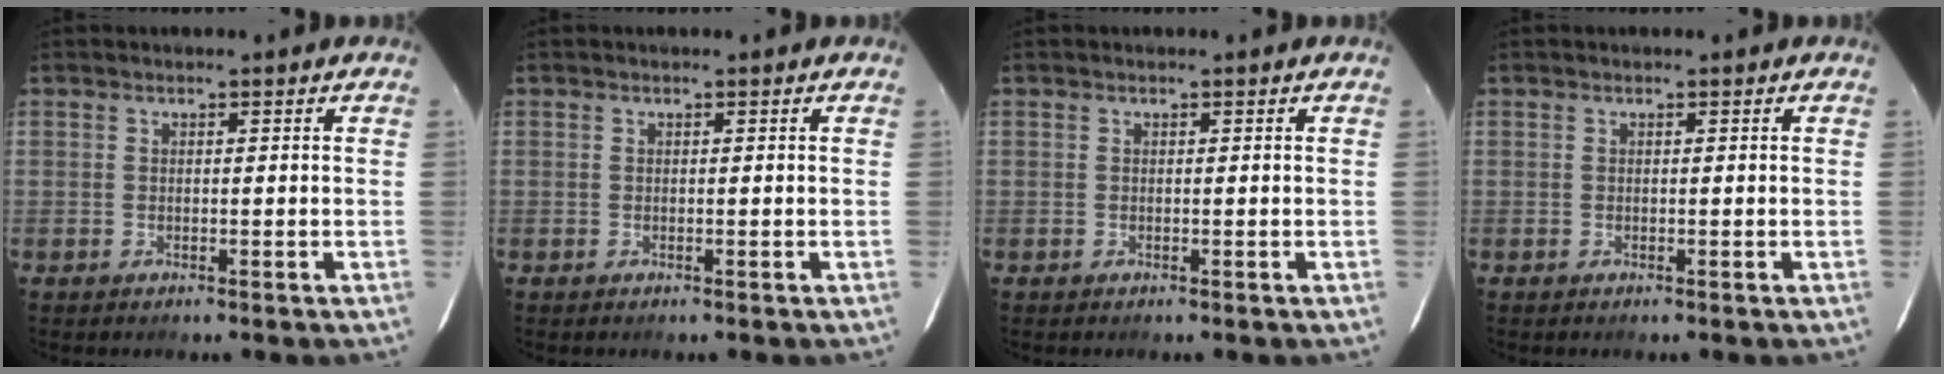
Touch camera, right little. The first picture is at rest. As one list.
[{"total": 0.0}, {"total": 0.0}, {"total": 0.0}]